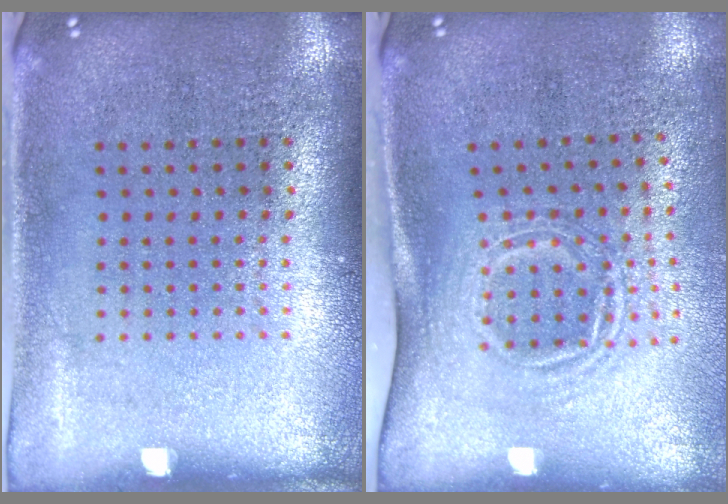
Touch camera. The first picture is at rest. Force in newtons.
{"total": 1.7, "press": 1.2, "slide": 1.2}